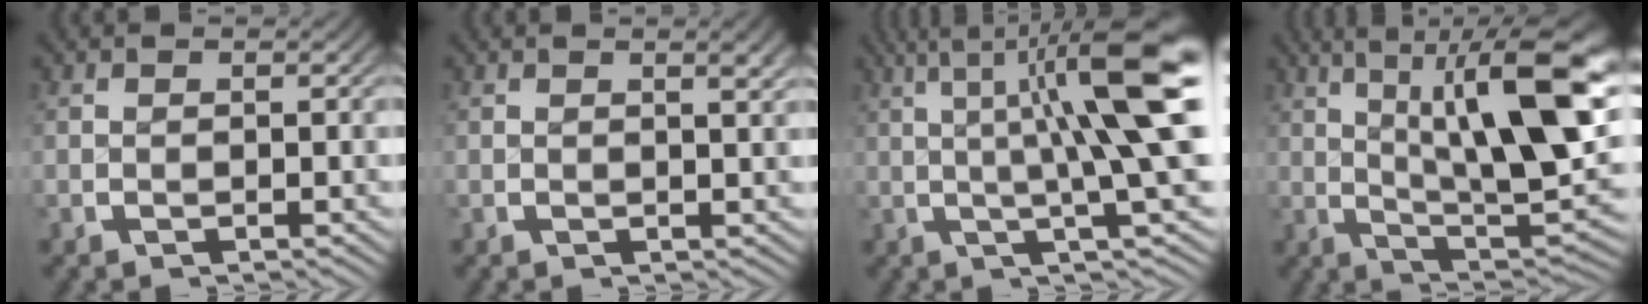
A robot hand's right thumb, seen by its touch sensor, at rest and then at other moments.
{"total": 1.7, "force": [0.7, 0.4, 1.5], "torque": [-0.017, -0.001, 0.010]}
{"total": 11.1, "force": [1.7, 3.9, 10.2], "torque": [-0.139, -0.001, 0.018]}
{"total": 13.9, "force": [1.5, 6.4, 12.2], "torque": [-0.181, -0.033, 0.029]}